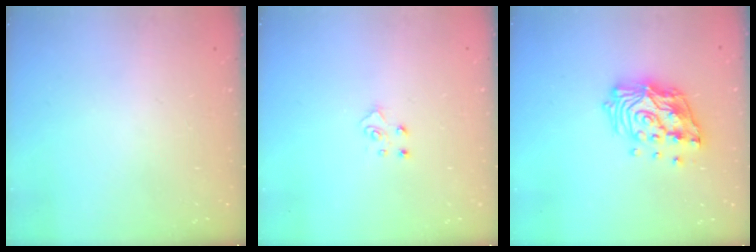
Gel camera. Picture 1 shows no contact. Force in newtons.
{"total": 4.3, "press": 4.2, "slide": 0.4}
{"total": 16.1, "press": 16.0, "slide": 2.3}